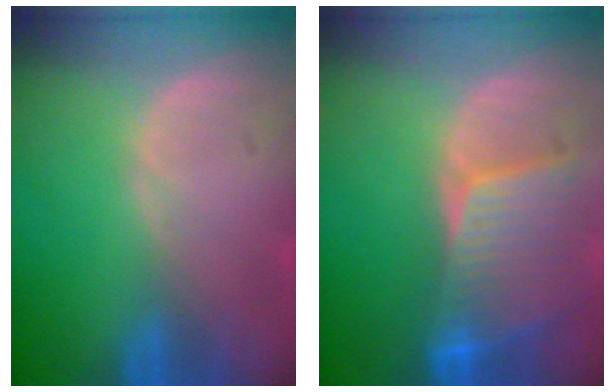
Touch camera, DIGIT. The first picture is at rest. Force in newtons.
{"total": 8.4, "press": 7.7, "slide": 3.3}